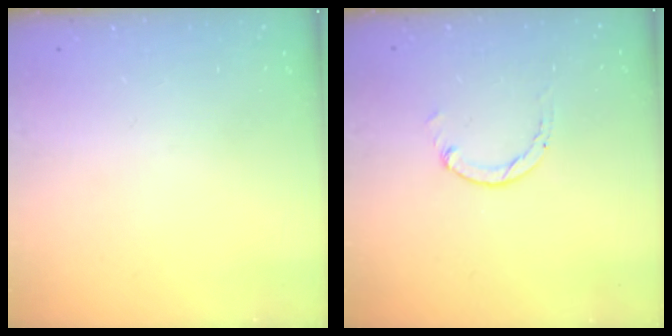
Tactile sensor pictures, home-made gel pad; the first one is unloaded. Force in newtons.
{"total": 1.3, "press": 1.2, "slide": 0.2}